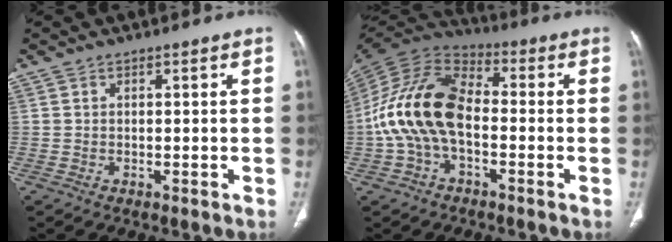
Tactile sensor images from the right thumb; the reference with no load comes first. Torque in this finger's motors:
{"motor_torque": [2.19, 2.82, 1.43, -1.34, 0.30]}